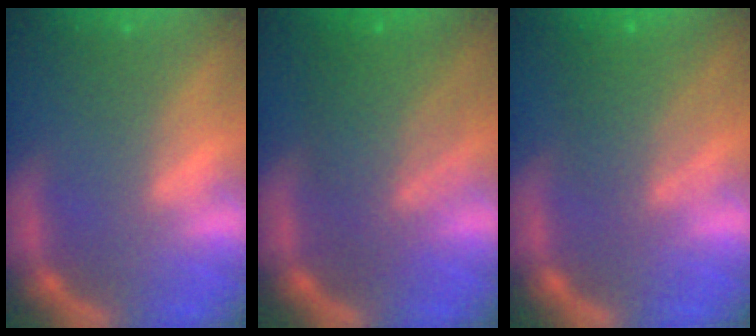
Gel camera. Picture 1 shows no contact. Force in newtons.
{"total": 7.1}
{"total": 5.1}